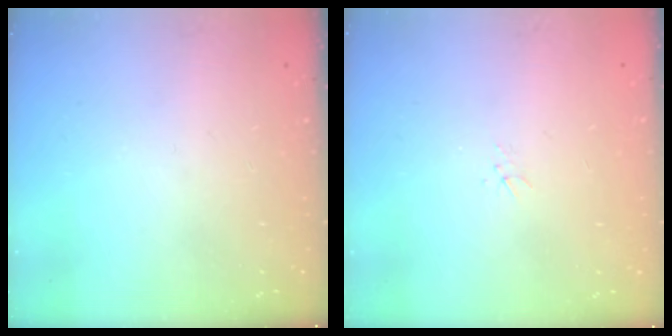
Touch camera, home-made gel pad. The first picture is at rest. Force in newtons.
{"total": 1.5, "press": 1.5, "slide": 0.2}